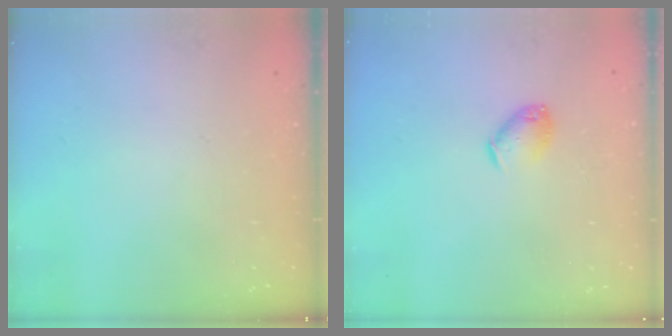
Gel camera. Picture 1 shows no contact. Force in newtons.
{"total": 6.4, "press": 6.4, "slide": 0.3}